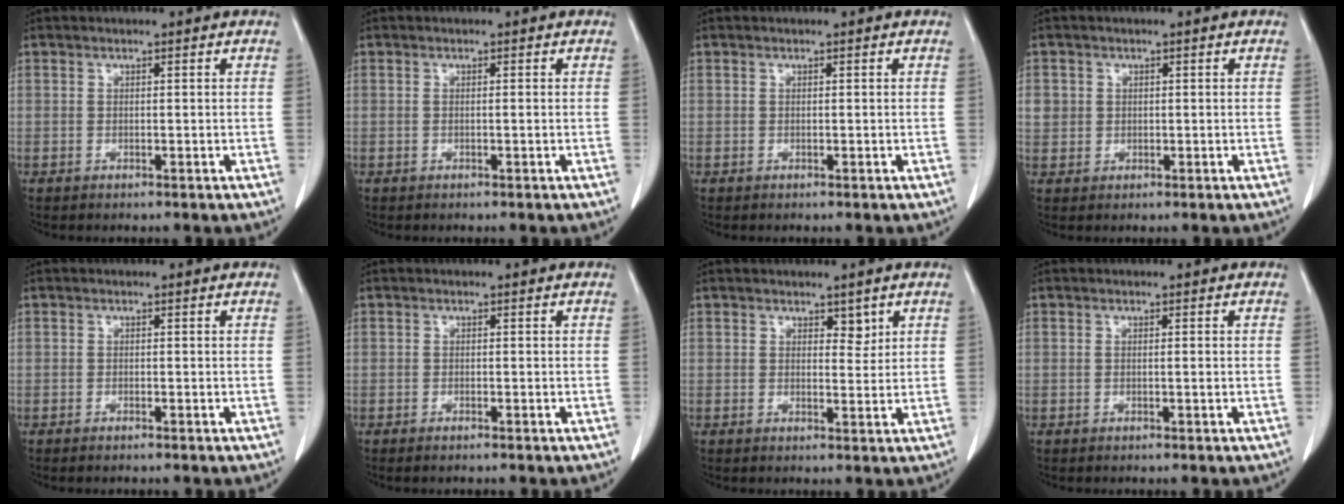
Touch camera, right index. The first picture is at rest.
{"total": 0.6, "force": [0.0, 0.0, 0.6], "torque": [-0.011, -0.001, 0.001]}
{"total": 0.0}
{"total": 2.9, "force": [0.7, 2.7, 0.6], "torque": [-0.005, 0.006, 0.017]}
{"total": 0.8, "force": [-0.7, 0.1, 0.4], "torque": [-0.013, -0.002, -0.010]}
{"total": 0.9, "force": [-0.8, 0.1, 0.5], "torque": [-0.014, -0.003, -0.010]}
{"total": 2.0, "force": [1.3, 1.1, 1.1], "torque": [-0.010, -0.007, 0.021]}
{"total": 0.8, "force": [-0.1, 0.0, 0.8], "torque": [-0.015, -0.001, 0.000]}